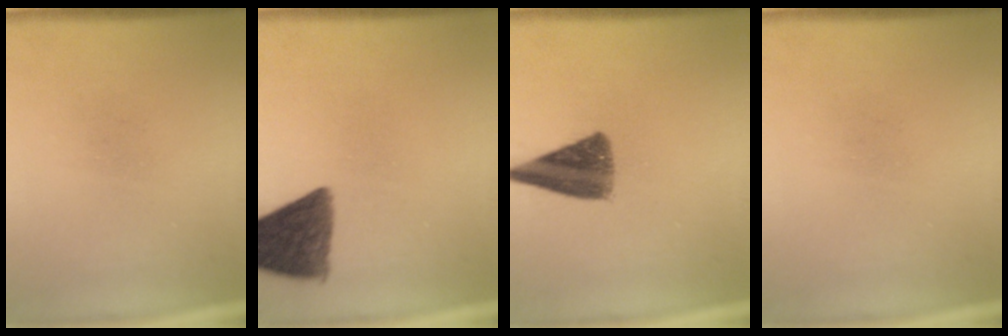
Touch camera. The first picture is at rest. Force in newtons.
{"total": 10.8}
{"total": 9.0}
{"total": 0.0}